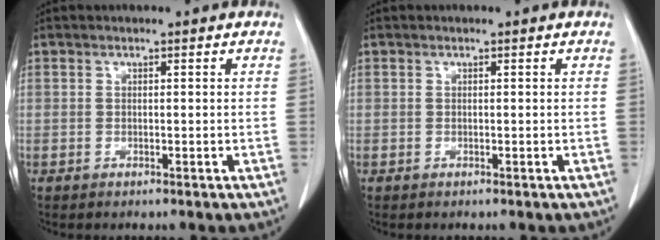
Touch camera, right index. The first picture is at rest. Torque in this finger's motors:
{"motor_torque": [0.00, 0.00, 0.00, 0.00]}